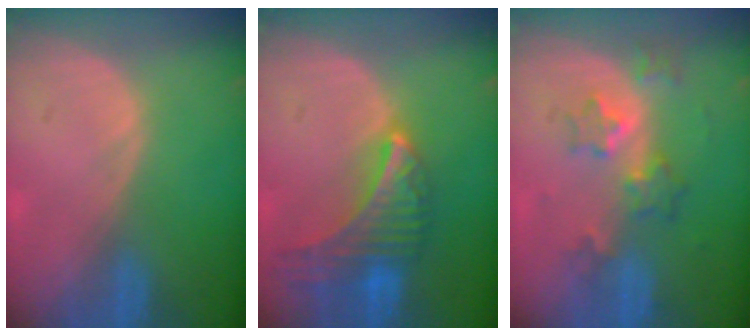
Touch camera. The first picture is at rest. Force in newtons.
{"total": 9.2, "press": 8.1, "slide": 4.3}
{"total": 6.2, "press": 5.4, "slide": 3.0}